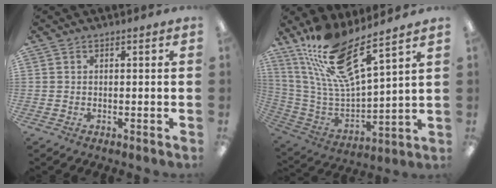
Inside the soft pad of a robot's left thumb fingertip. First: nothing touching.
{"total": 18.3, "force": [13.5, 4.1, 11.6], "torque": [-0.234, -0.085, 0.235]}